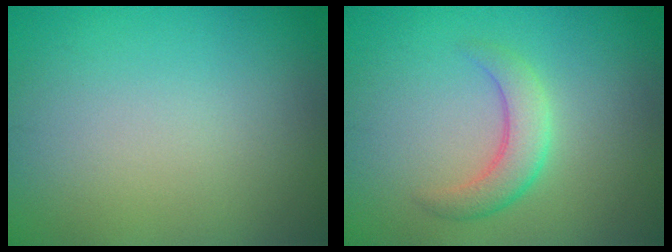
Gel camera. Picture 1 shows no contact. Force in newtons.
{"total": 3.1, "press": 3.1, "slide": 0.0}